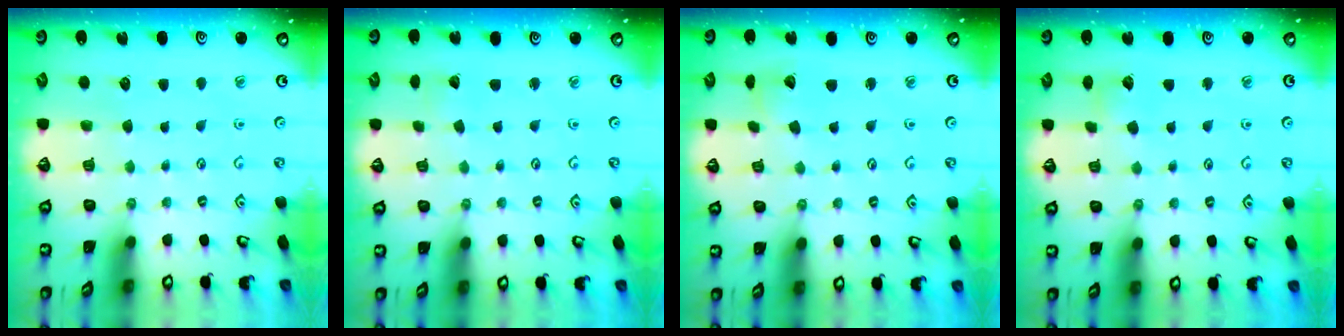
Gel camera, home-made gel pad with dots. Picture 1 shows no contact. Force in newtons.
{"total": 1.9, "press": 1.9, "slide": 0.3}
{"total": 4.1, "press": 4.1, "slide": 0.5}
{"total": 3.7, "press": 3.7, "slide": 0.3}